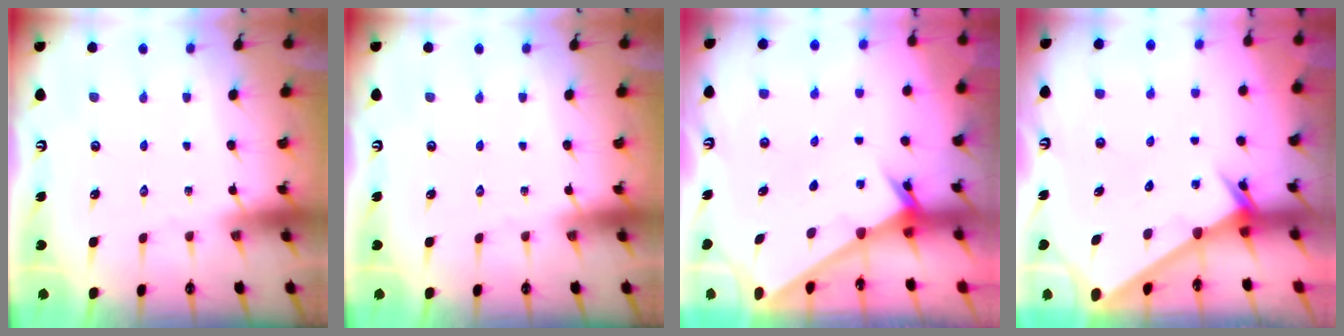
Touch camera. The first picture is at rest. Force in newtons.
{"total": 0.0}
{"total": 2.3, "press": 2.3, "slide": 0.3}
{"total": 2.5, "press": 2.5, "slide": 0.2}